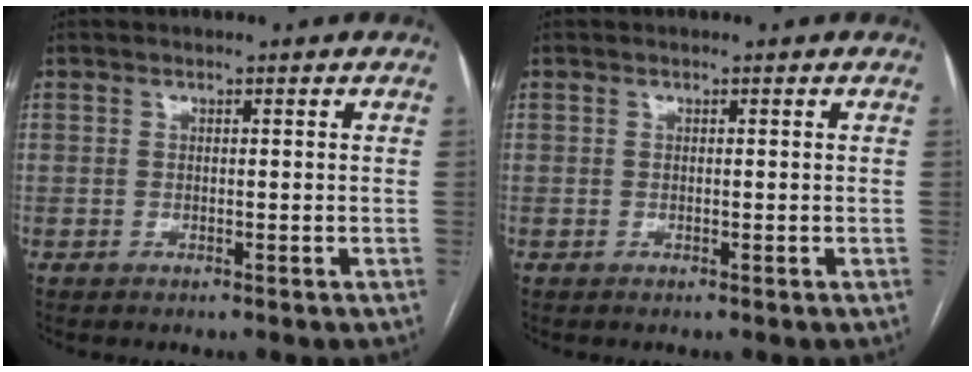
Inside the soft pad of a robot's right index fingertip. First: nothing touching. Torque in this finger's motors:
{"motor_torque": [0.00, 0.00, 0.00, 0.00]}